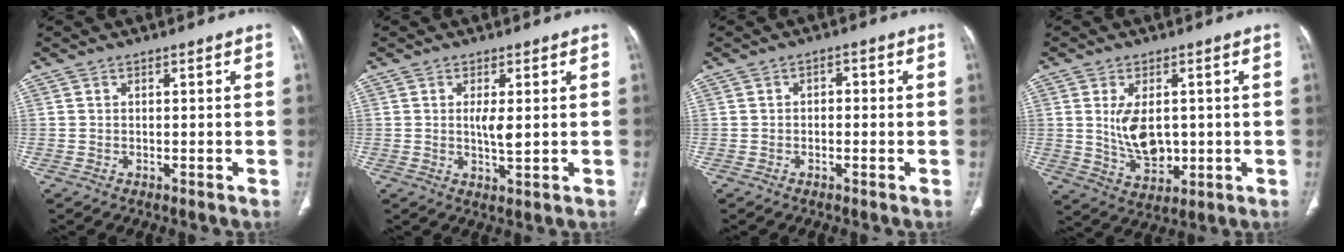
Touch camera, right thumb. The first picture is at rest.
{"total": 3.8, "force": [0.4, 0.9, 3.7], "torque": [-0.073, -0.010, 0.009]}
{"total": 1.8, "force": [-0.2, 1.3, 1.2], "torque": [-0.009, 0.010, -0.010]}
{"total": 8.6, "force": [0.7, 5.4, 6.7], "torque": [-0.102, -0.013, 0.028]}